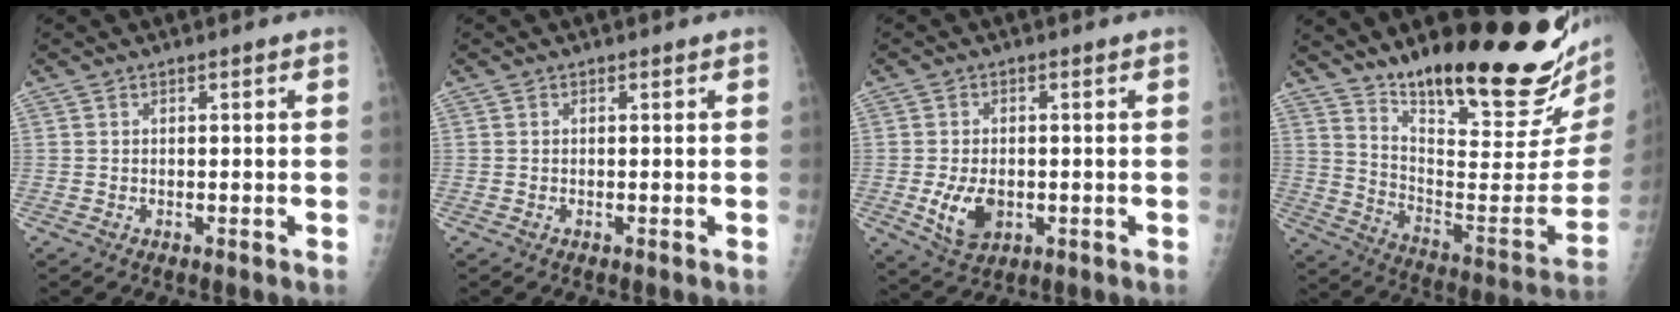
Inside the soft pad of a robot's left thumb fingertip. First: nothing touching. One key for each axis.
{"total": 0.0}
{"total": 6.8, "fx": -1.3, "fy": 4.4, "fz": 4.9, "tx": -0.083, "ty": -0.007, "tz": -0.013}
{"total": 30.0, "fx": 20.4, "fy": 7.3, "fz": 20.8, "tx": -0.271, "ty": -0.106, "tz": 0.312}